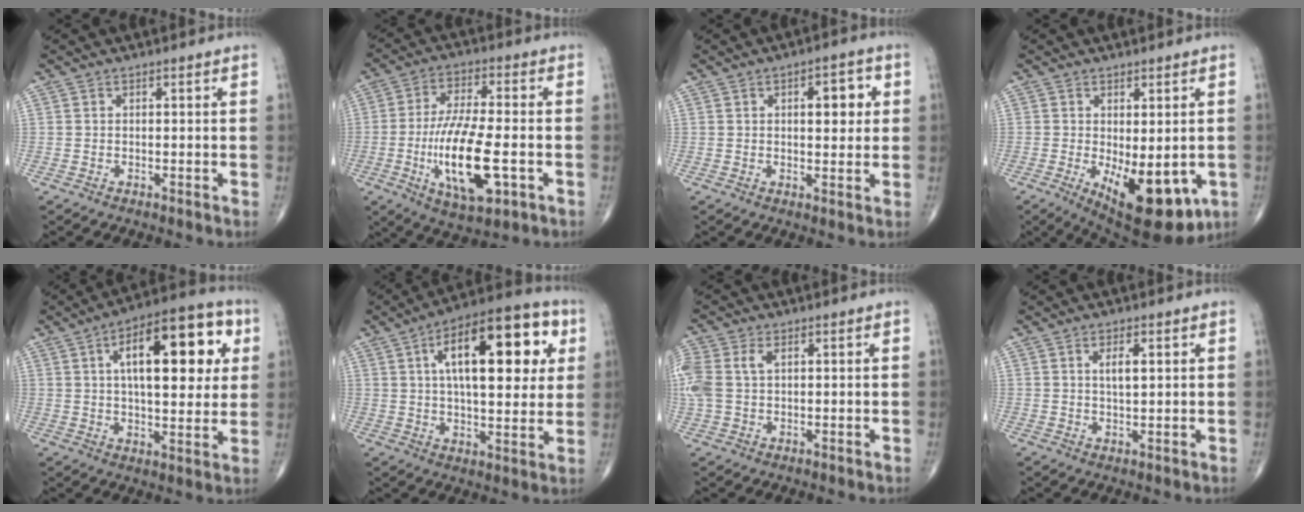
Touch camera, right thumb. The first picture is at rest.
{"total": 16.2, "force": [-3.9, 5.6, 14.7], "torque": [-0.274, 0.002, -0.061]}
{"total": 6.4, "force": [1.5, 3.0, 5.4], "torque": [-0.048, 0.000, 0.018]}
{"total": 13.8, "force": [-4.0, 6.0, 11.8], "torque": [-0.155, -0.021, -0.037]}
{"total": 20.2, "force": [5.7, 8.6, 17.4], "torque": [-0.219, 0.005, 0.075]}
{"total": 22.1, "force": [6.4, 9.4, 19.0], "torque": [-0.256, 0.005, 0.087]}
{"total": 8.5, "force": [1.9, 5.3, 6.4], "torque": [-0.185, 0.021, 0.043]}
{"total": 3.3, "force": [1.2, 1.1, 3.0], "torque": [-0.049, -0.005, 0.019]}